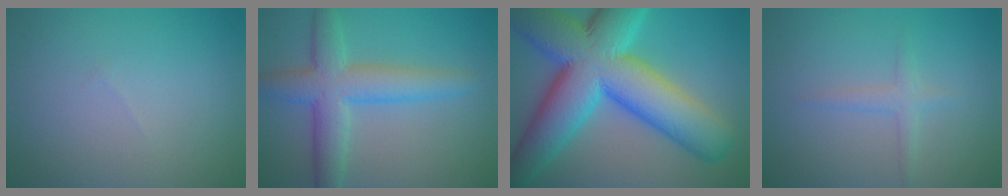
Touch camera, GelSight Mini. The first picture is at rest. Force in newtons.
{"total": 5.8, "press": 5.8, "slide": 0.2}
{"total": 15.5, "press": 15.5, "slide": 0.5}
{"total": 1.5, "press": 1.5, "slide": 0.1}